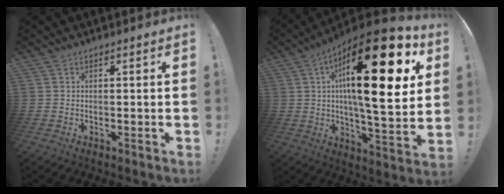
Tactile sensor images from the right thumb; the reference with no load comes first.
{"total": 28.8, "force": [9.3, 7.8, 26.1], "torque": [-0.402, -0.057, 0.143]}